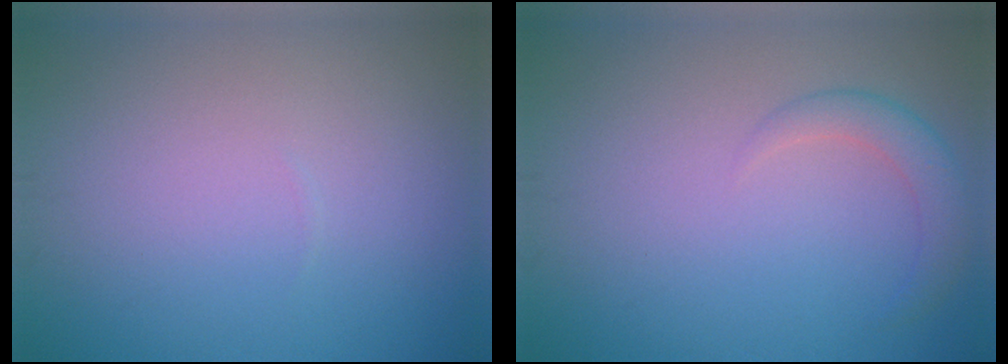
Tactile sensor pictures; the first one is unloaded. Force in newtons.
{"total": 2.2, "press": 2.2, "slide": 0.1}